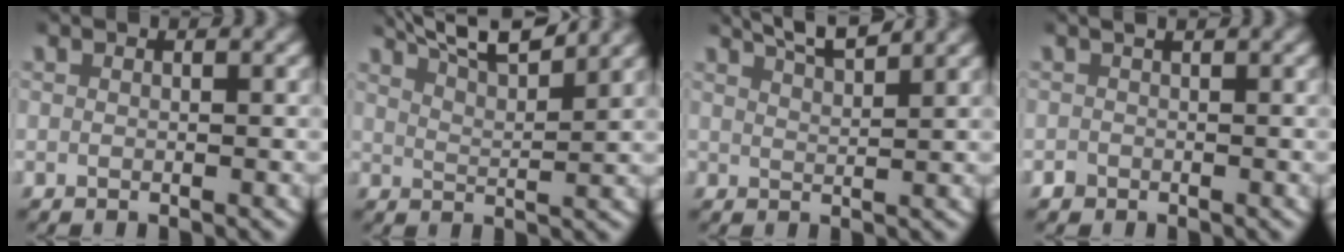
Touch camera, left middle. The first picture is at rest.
{"total": 7.0, "force": [6.1, 1.3, 3.2], "torque": [-0.059, 0.007, 0.099]}
{"total": 5.0, "force": [4.3, 1.1, 2.3], "torque": [-0.040, 0.007, 0.075]}
{"total": 0.7, "force": [-0.2, 0.7, 0.0], "torque": [0.001, 0.001, -0.005]}